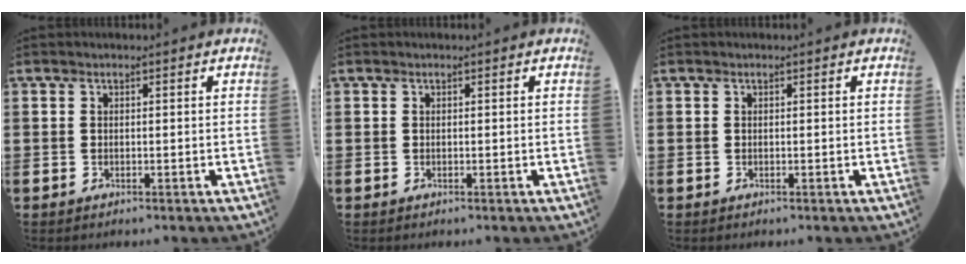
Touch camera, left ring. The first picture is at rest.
{"total": 0.0}
{"total": 0.0}